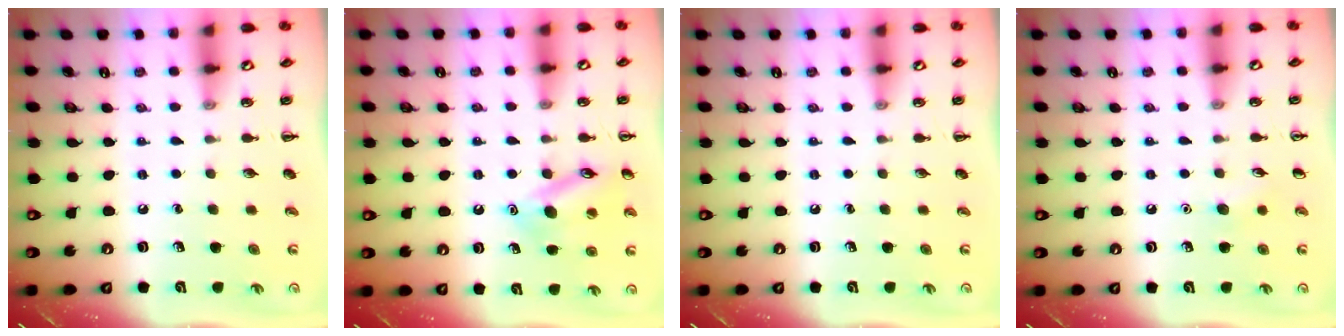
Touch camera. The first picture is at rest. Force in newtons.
{"total": 13.4, "press": 13.3, "slide": 1.4}
{"total": 0.0}
{"total": 4.4, "press": 4.2, "slide": 1.4}